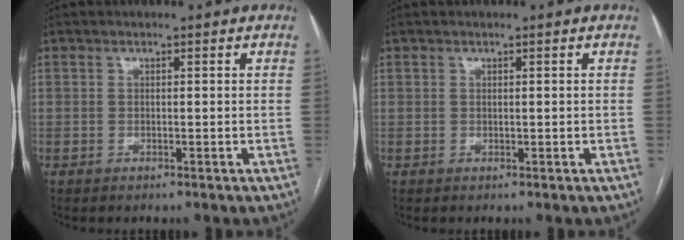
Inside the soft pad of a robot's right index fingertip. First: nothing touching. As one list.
[{"total": 0.0}]